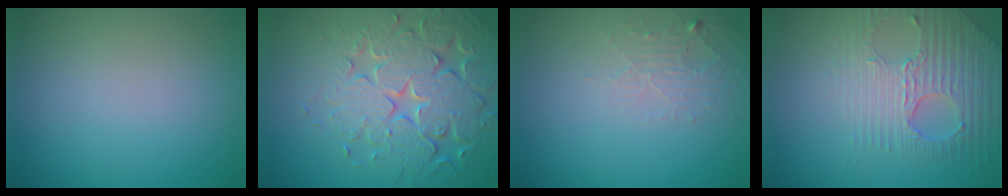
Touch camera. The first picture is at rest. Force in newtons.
{"total": 7.8, "press": 7.6, "slide": 1.6}
{"total": 1.9, "press": 1.9, "slide": 0.3}
{"total": 3.8, "press": 3.7, "slide": 1.0}